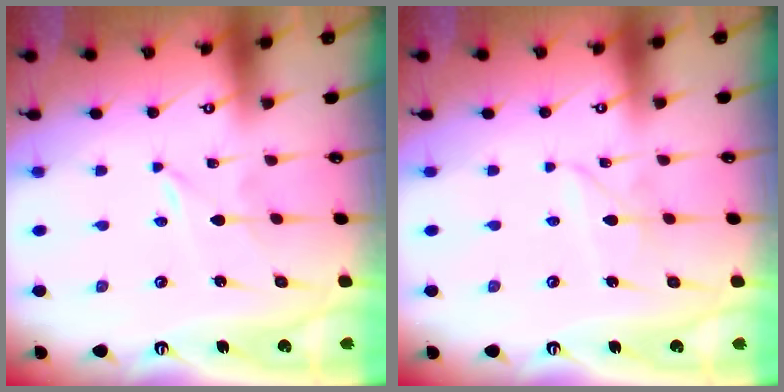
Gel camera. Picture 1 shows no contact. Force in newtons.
{"total": 3.3, "press": 3.3, "slide": 0.1}